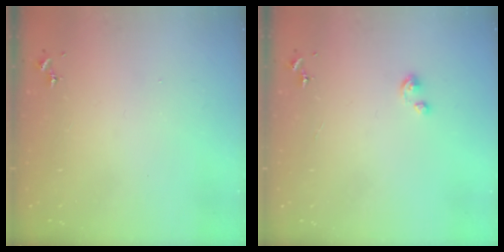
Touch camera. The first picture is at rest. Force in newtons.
{"total": 3.0, "press": 3.0, "slide": 0.2}